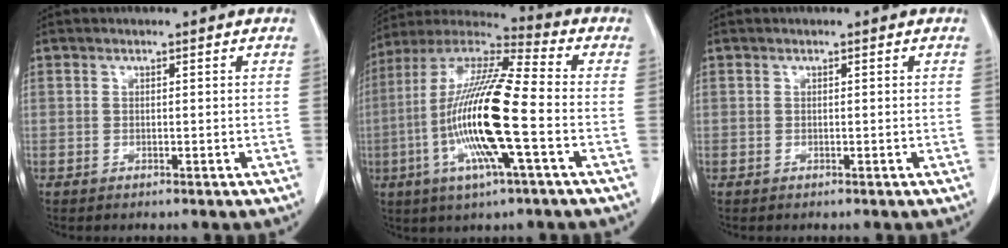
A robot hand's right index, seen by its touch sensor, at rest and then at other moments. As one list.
[{"total": 18.0, "force": [-3.9, 1.3, 17.5], "torque": [-0.355, -0.008, -0.080]}, {"total": 0.0}]